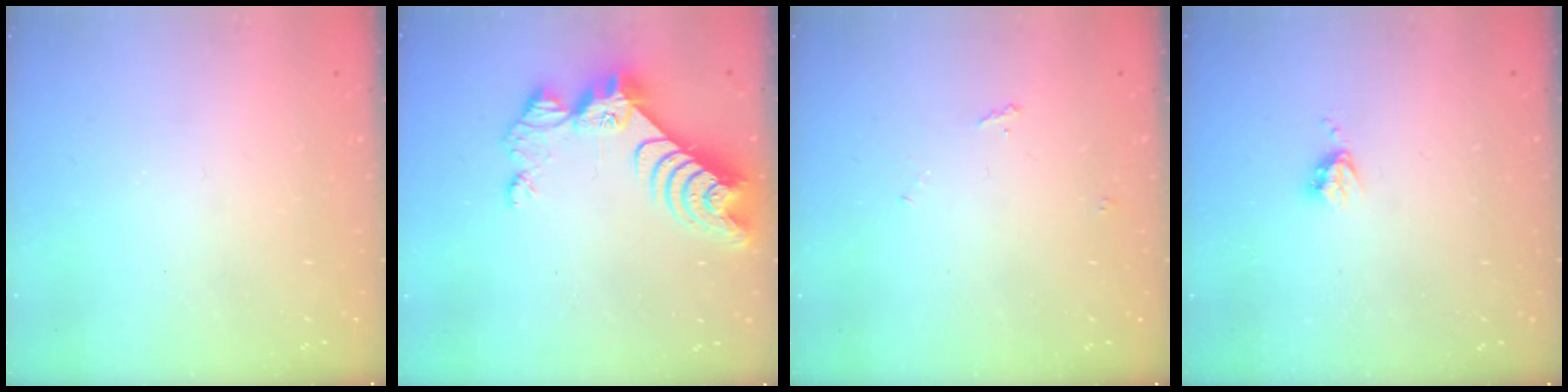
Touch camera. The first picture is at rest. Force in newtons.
{"total": 11.1, "press": 11.0, "slide": 1.0}
{"total": 4.7, "press": 4.7, "slide": 0.6}
{"total": 3.8, "press": 3.8, "slide": 0.4}